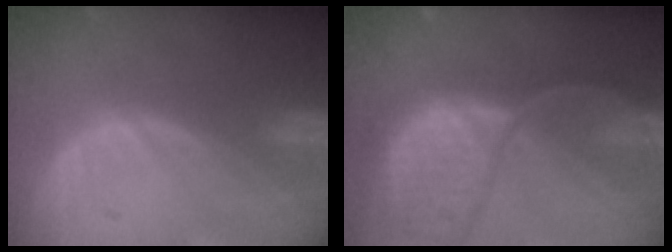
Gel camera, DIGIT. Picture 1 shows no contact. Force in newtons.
{"total": 12.0, "press": 9.9, "slide": 6.8}